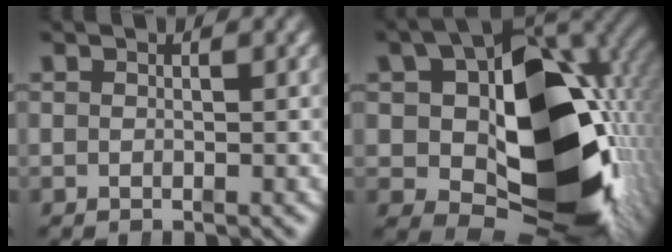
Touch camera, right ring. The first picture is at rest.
{"total": 24.1, "force": [-1.8, 15.2, 18.6], "torque": [-0.305, -0.054, 0.001]}